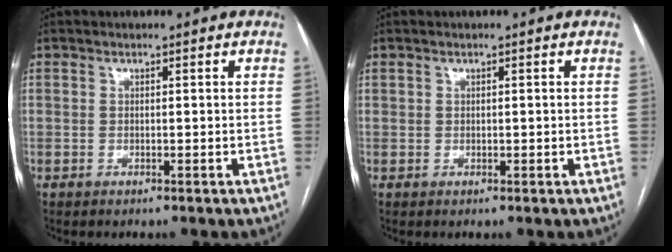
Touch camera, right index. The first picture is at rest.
{"total": 0.7, "force": [0.3, 0.5, 0.4], "torque": [-0.009, 0.003, 0.009]}